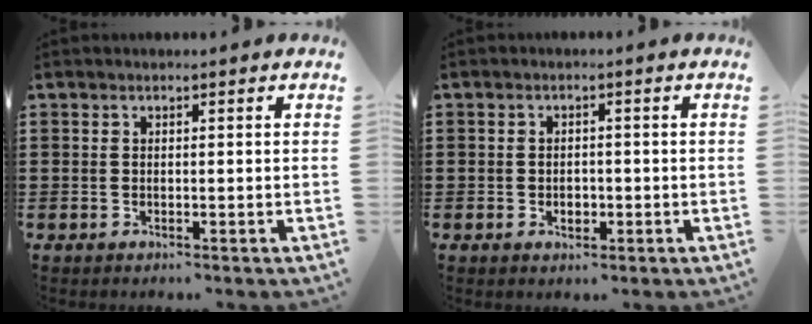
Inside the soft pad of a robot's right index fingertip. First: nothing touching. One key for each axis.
{"total": 1.6, "fx": -0.5, "fy": 1.2, "fz": 0.9, "tx": -0.011, "ty": 0.001, "tz": -0.012}